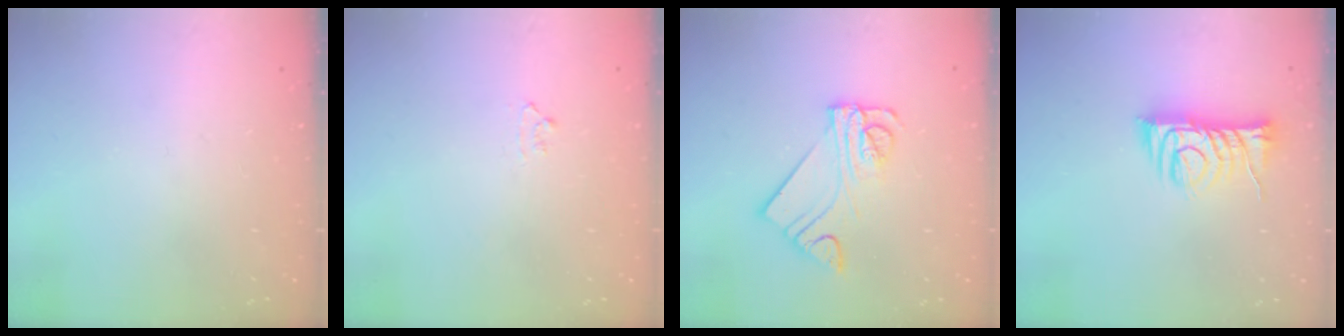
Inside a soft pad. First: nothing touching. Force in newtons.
{"total": 4.6, "press": 4.5, "slide": 0.5}
{"total": 11.4, "press": 11.3, "slide": 1.2}
{"total": 9.6, "press": 9.6, "slide": 0.5}